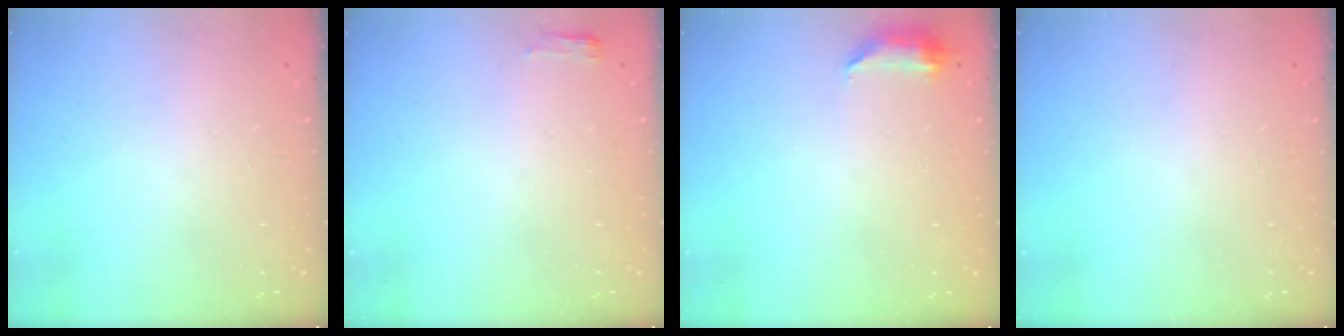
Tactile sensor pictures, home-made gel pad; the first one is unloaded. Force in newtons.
{"total": 2.7, "press": 2.6, "slide": 0.8}
{"total": 13.0, "press": 7.1, "slide": 10.9}
{"total": 0.0}